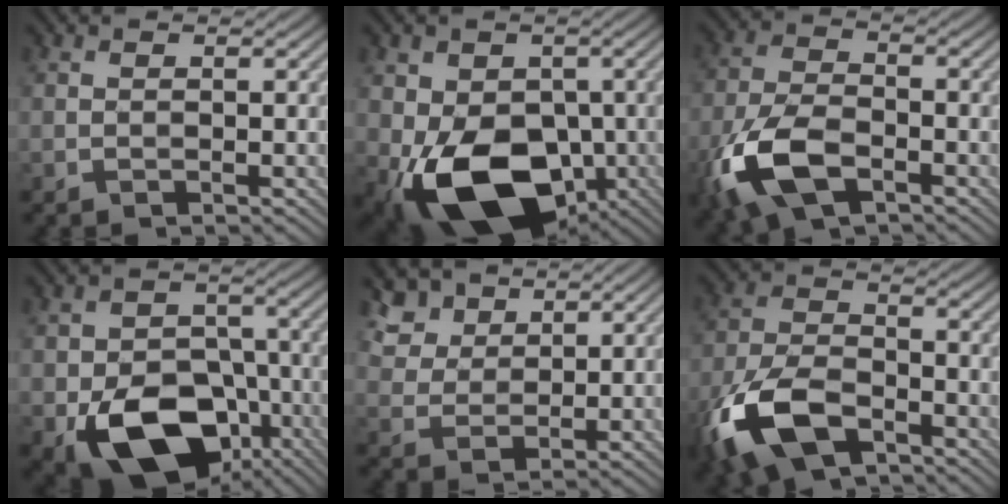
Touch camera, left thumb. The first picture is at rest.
{"total": 15.2, "force": [-4.8, 10.1, 10.2], "torque": [-0.184, -0.027, -0.088]}
{"total": 10.9, "force": [-5.2, 5.5, 7.9], "torque": [-0.195, -0.010, -0.112]}
{"total": 14.0, "force": [-6.2, 9.3, 8.4], "torque": [-0.150, -0.034, -0.106]}
{"total": 5.5, "force": [4.1, 3.3, 1.8], "torque": [-0.058, 0.003, 0.085]}
{"total": 12.7, "force": [-7.1, 6.3, 8.5], "torque": [-0.217, -0.025, -0.151]}